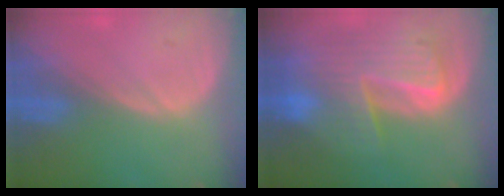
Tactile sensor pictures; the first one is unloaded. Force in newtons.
{"total": 9.9, "press": 8.6, "slide": 5.0}